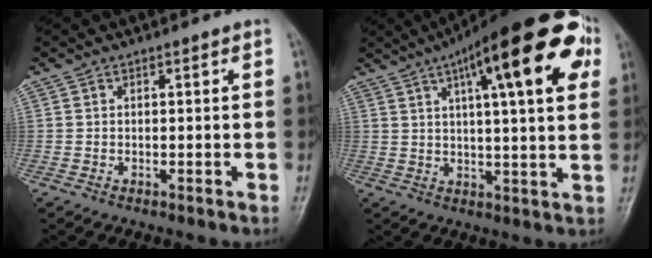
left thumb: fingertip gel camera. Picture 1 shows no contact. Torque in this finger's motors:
{"motor_torque": [0.83, 0.88, 1.75, -1.02, 0.25]}